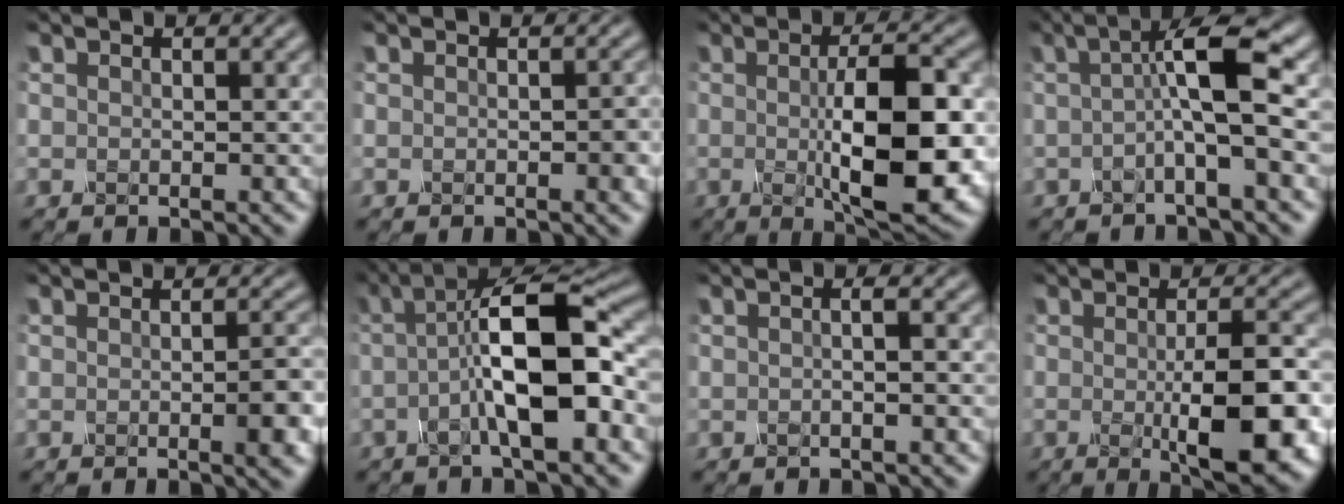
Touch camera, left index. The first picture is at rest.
{"total": 1.5, "force": [-0.5, 0.5, 1.3], "torque": [-0.017, 0.000, -0.006]}
{"total": 10.3, "force": [-0.6, 3.1, 9.8], "torque": [-0.149, -0.011, -0.005]}
{"total": 5.4, "force": [-0.1, 0.8, 5.3], "torque": [-0.086, 0.016, -0.012]}
{"total": 3.2, "force": [-0.8, 0.8, 3.0], "torque": [-0.042, -0.002, -0.010]}
{"total": 9.2, "force": [-1.1, 2.5, 8.8], "torque": [-0.138, 0.024, -0.027]}
{"total": 2.1, "force": [0.3, 0.9, 1.9], "torque": [-0.002, -0.001, -0.016]}
{"total": 8.3, "force": [-1.2, 2.3, 7.9], "torque": [-0.118, -0.010, -0.016]}